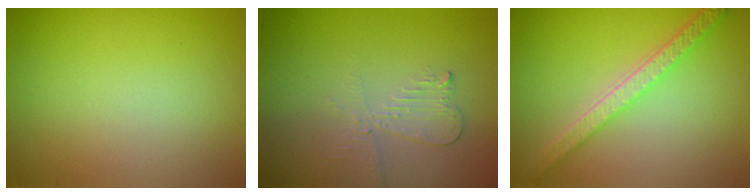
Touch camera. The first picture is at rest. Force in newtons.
{"total": 2.1, "press": 2.1, "slide": 0.1}
{"total": 4.4, "press": 3.5, "slide": 2.7}